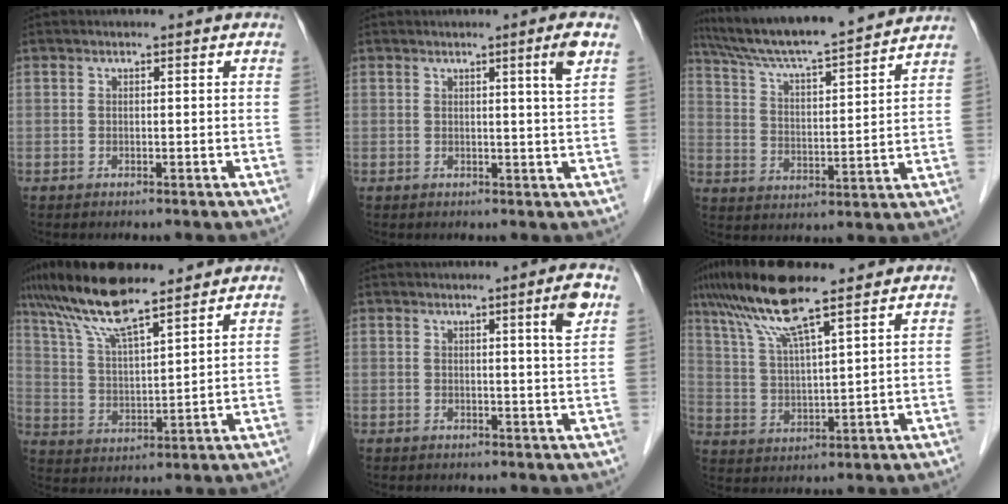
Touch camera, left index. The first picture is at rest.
{"total": 3.0, "force": [1.4, -0.8, 2.5], "torque": [-0.036, -0.009, 0.023]}
{"total": 18.7, "force": [17.0, 0.1, 7.8], "torque": [-0.139, 0.012, 0.264]}
{"total": 12.7, "force": [10.0, 1.8, 7.7], "torque": [-0.155, 0.022, 0.186]}
{"total": 3.6, "force": [1.7, -0.7, 3.1], "torque": [-0.044, -0.008, 0.025]}
{"total": 11.6, "force": [8.5, 0.5, 7.8], "torque": [-0.154, 0.020, 0.157]}